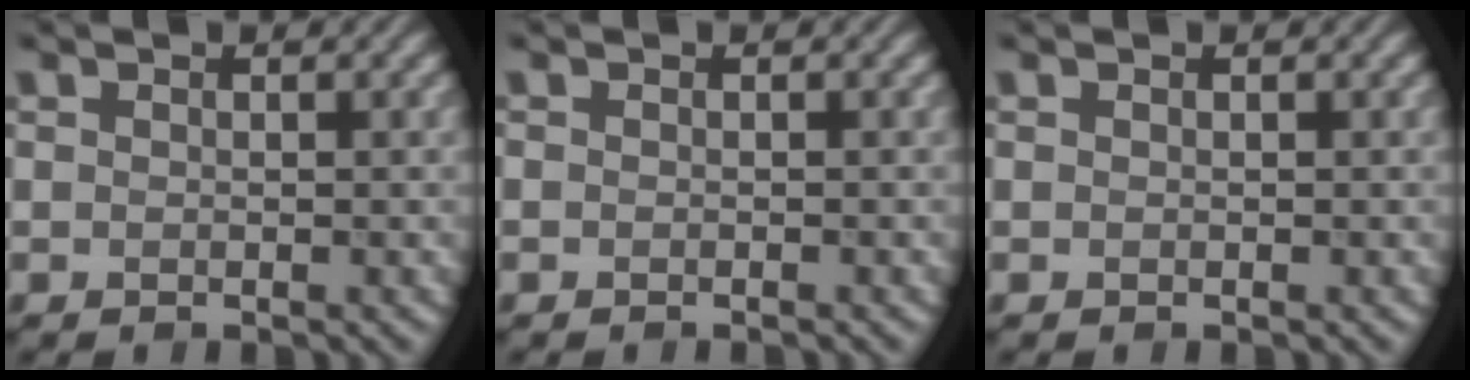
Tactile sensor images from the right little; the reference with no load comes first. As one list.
[{"total": 0.6, "force": [-0.5, 0.0, 0.2], "torque": [-0.002, -0.003, -0.010]}, {"total": 0.0}]